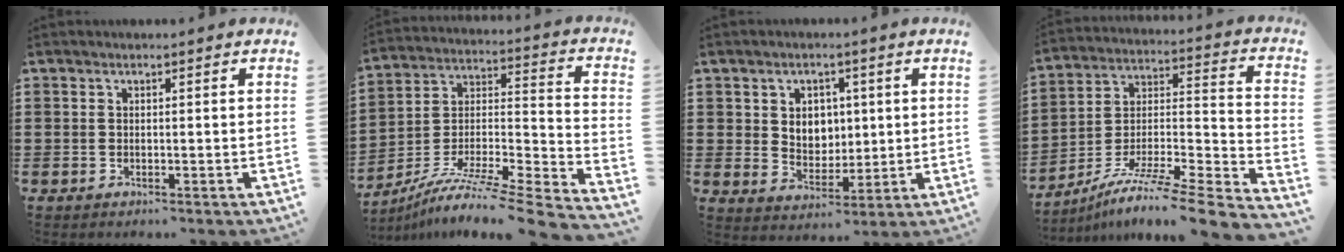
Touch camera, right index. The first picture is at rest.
{"total": 8.1, "force": [-6.4, 0.3, 4.9], "torque": [-0.085, -0.010, -0.132]}
{"total": 4.5, "force": [1.2, 4.1, 1.5], "torque": [-0.032, 0.007, 0.017]}
{"total": 7.5, "force": [-5.7, 0.2, 4.9], "torque": [-0.095, -0.015, -0.120]}